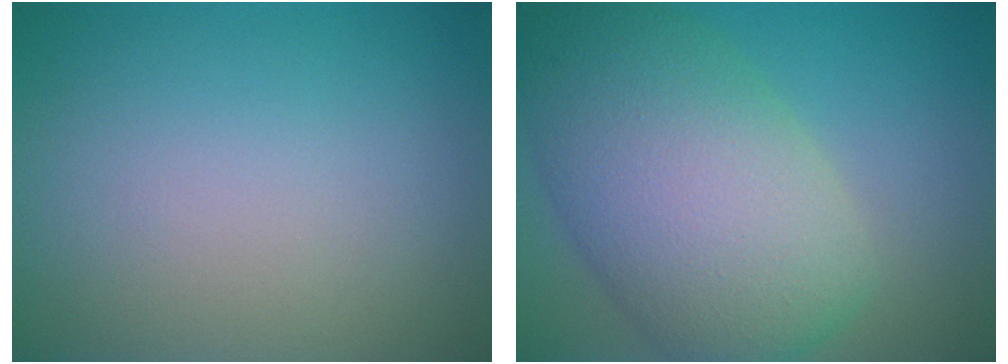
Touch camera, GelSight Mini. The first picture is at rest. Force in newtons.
{"total": 10.8, "press": 10.8, "slide": 0.3}